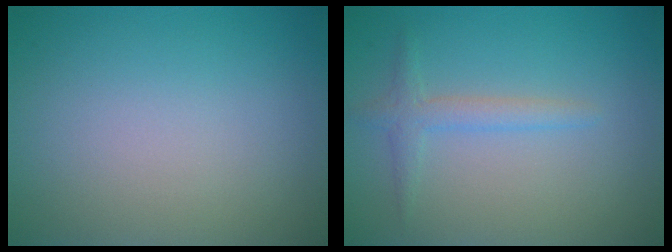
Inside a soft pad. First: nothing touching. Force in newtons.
{"total": 1.8, "press": 1.8, "slide": 0.1}